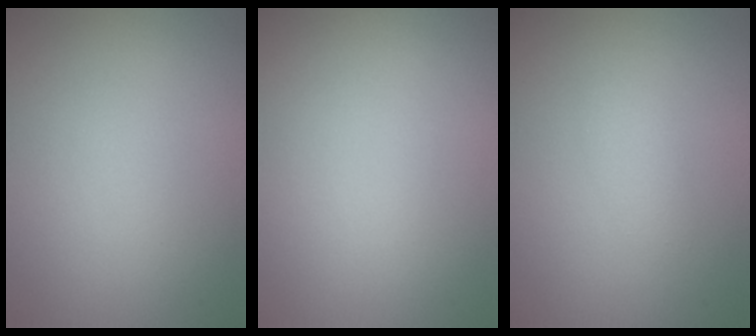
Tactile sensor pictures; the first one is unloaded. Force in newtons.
{"total": 0.0}
{"total": 1.3, "press": 1.3, "slide": 0.1}